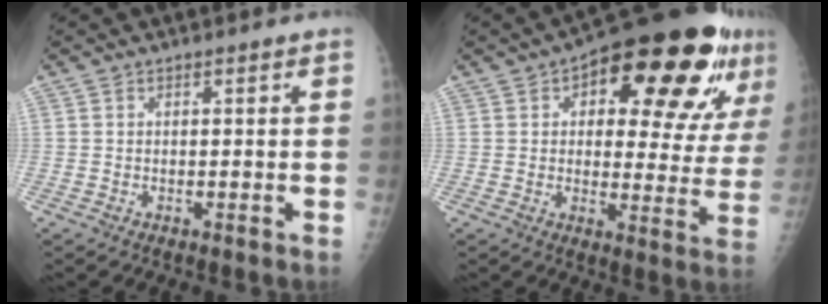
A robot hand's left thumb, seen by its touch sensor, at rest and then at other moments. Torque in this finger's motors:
{"motor_torque": [0.51, 0.71, 1.49, -1.28, 0.16]}